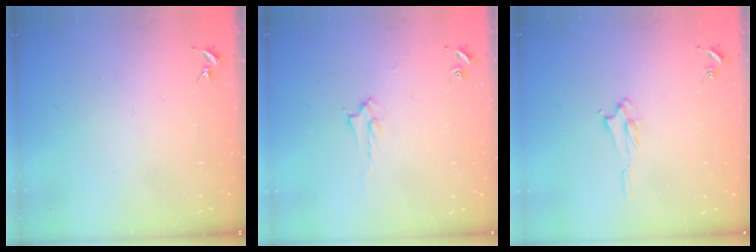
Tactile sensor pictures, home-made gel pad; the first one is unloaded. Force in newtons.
{"total": 2.0, "press": 2.0, "slide": 0.2}
{"total": 2.1, "press": 2.0, "slide": 0.3}